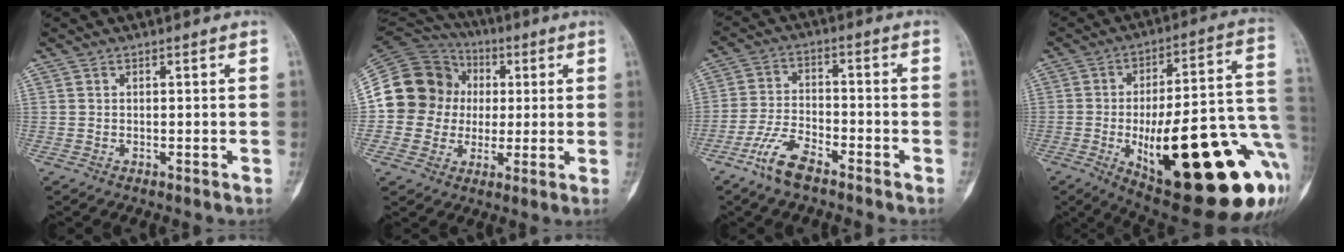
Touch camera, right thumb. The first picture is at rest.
{"total": 15.9, "force": [1.0, 14.8, 5.9], "torque": [-0.086, 0.033, 0.018]}
{"total": 7.6, "force": [-5.4, 2.6, 4.7], "torque": [-0.107, 0.023, -0.110]}
{"total": 32.7, "force": [-9.5, 10.9, 29.4], "torque": [-0.331, 0.016, -0.117]}